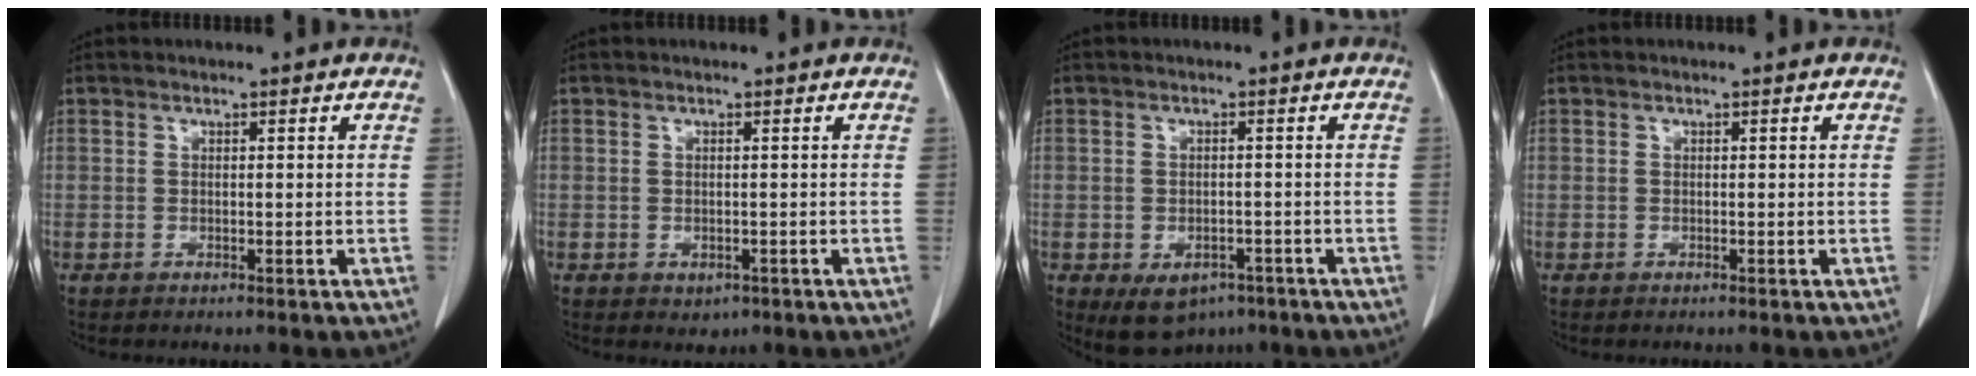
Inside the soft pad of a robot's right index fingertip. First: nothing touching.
{"total": 1.7, "force": [-0.8, 1.3, 0.8], "torque": [-0.010, 0.001, -0.002]}
{"total": 6.4, "force": [-3.7, 4.3, 2.9], "torque": [-0.043, 0.000, -0.044]}
{"total": 0.0}